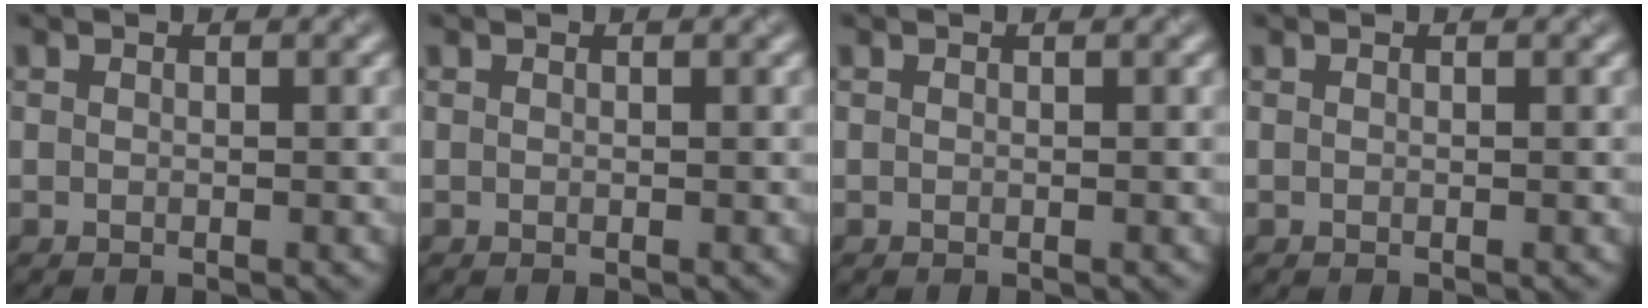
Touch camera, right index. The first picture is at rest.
{"total": 0.0}
{"total": 0.0}
{"total": 0.0}